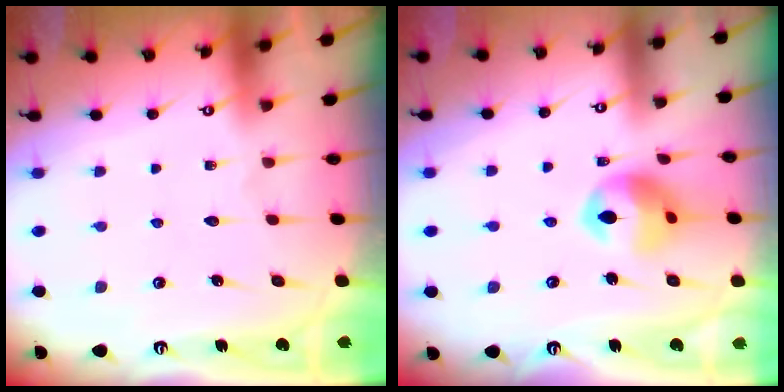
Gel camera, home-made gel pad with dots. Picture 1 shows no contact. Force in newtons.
{"total": 12.0, "press": 11.8, "slide": 1.6}